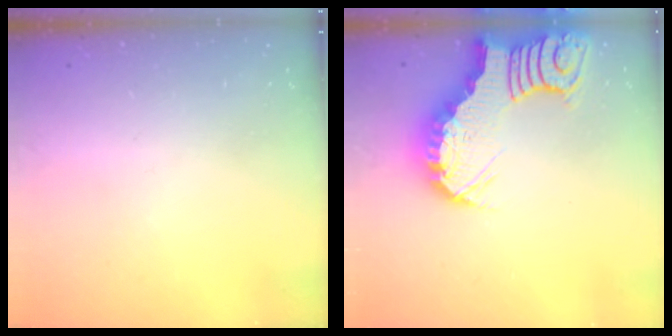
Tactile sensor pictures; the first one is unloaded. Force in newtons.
{"total": 5.5, "press": 5.5, "slide": 0.6}